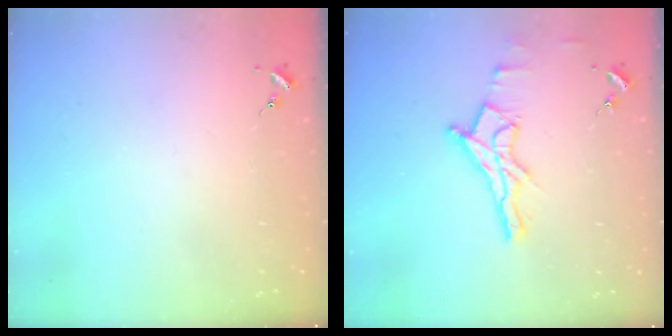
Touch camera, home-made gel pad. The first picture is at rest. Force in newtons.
{"total": 11.1, "press": 11.1, "slide": 0.5}